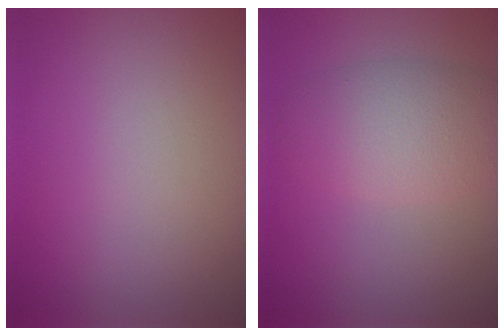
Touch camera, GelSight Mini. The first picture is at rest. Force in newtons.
{"total": 4.7, "press": 4.7, "slide": 0.1}